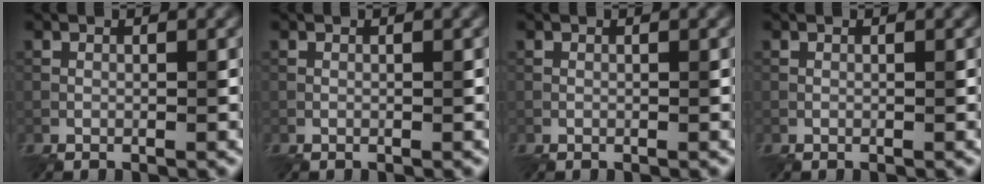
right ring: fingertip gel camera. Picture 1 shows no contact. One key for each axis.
{"total": 0.0}
{"total": 0.0}
{"total": 0.0}